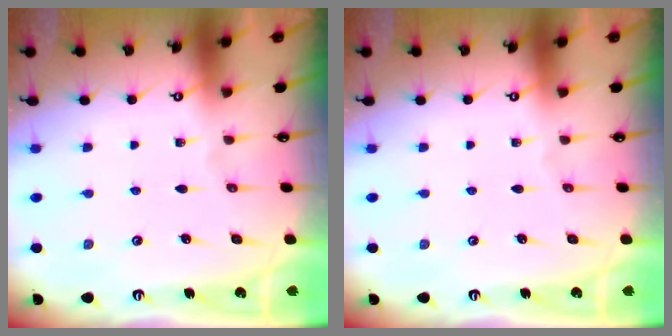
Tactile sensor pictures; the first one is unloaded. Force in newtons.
{"total": 0.0}